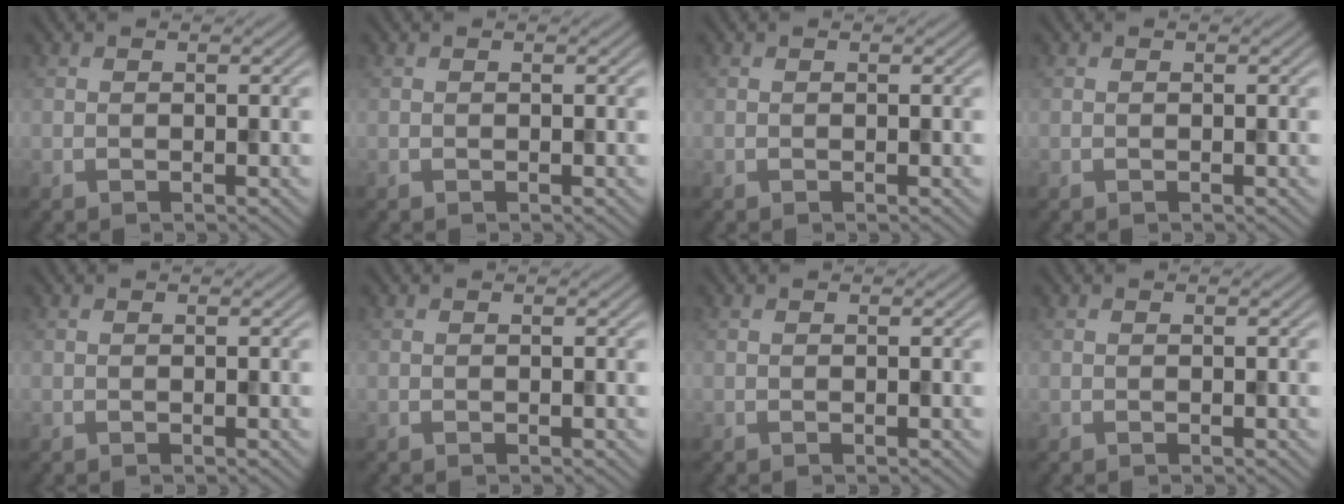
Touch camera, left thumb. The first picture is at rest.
{"total": 0.0}
{"total": 0.0}
{"total": 0.0}
{"total": 0.0}
{"total": 0.0}
{"total": 0.0}
{"total": 0.0}